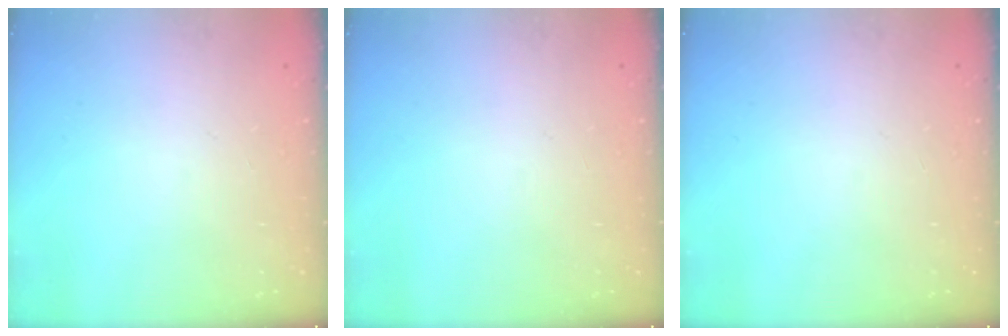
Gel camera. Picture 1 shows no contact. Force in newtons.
{"total": 0.0}
{"total": 0.0}